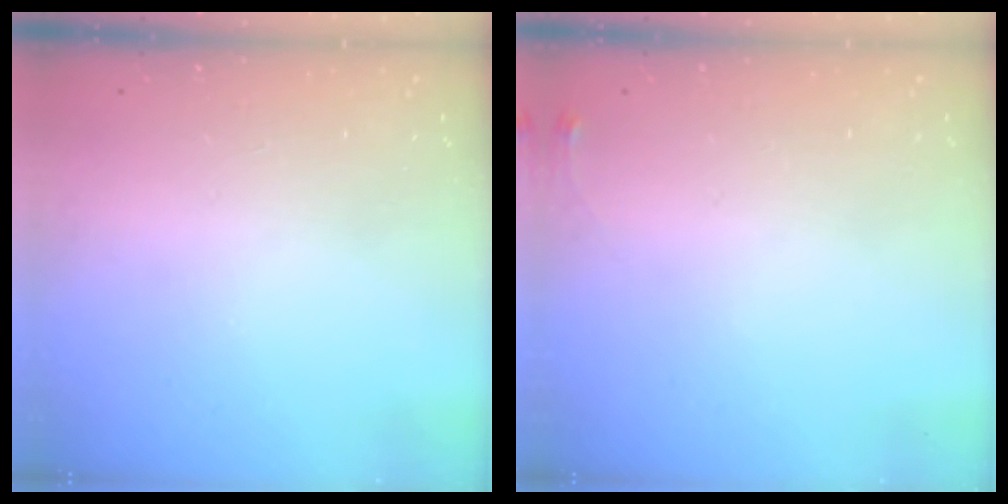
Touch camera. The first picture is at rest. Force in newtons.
{"total": 3.4, "press": 3.4, "slide": 0.5}